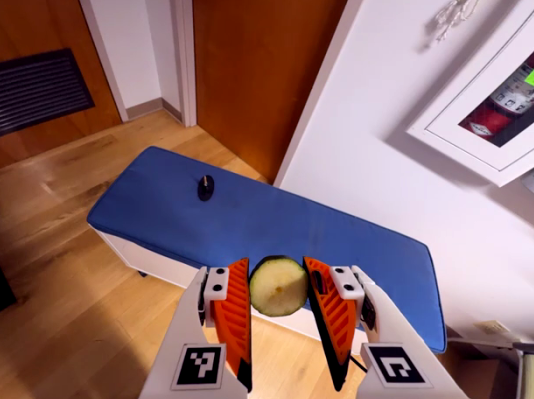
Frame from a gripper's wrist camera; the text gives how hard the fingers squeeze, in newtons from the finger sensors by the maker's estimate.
{"total": 10.9, "left": 11.4, "right": 10.4}